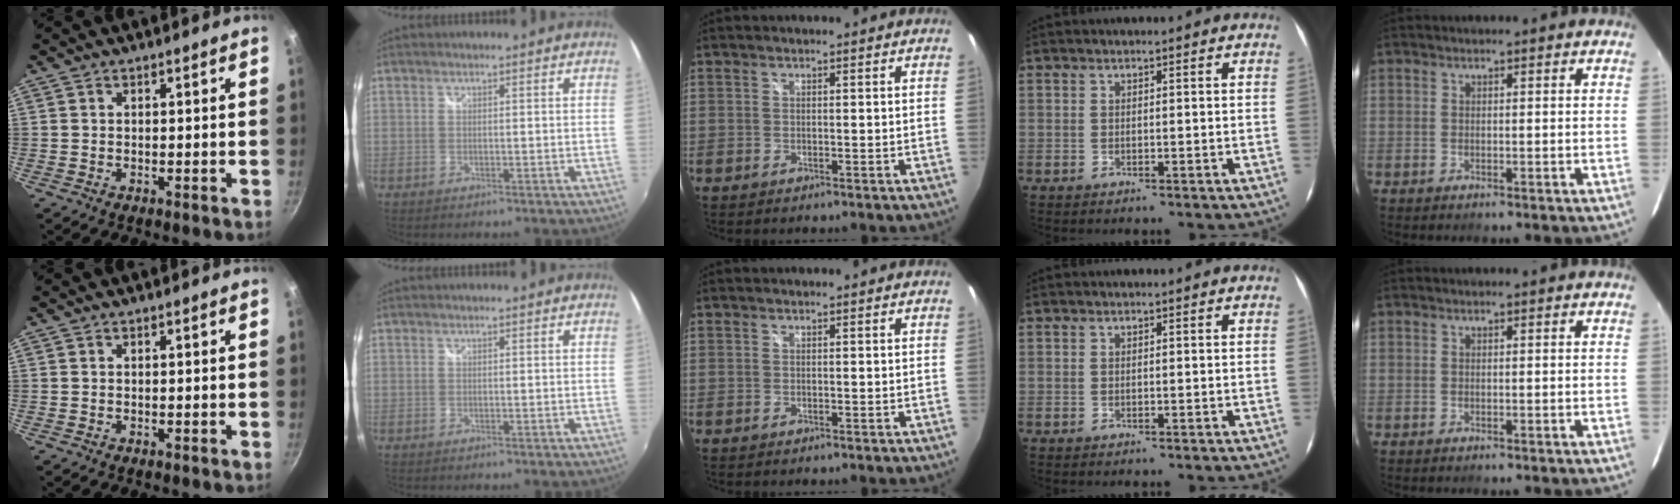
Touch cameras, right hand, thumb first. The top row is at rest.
{}